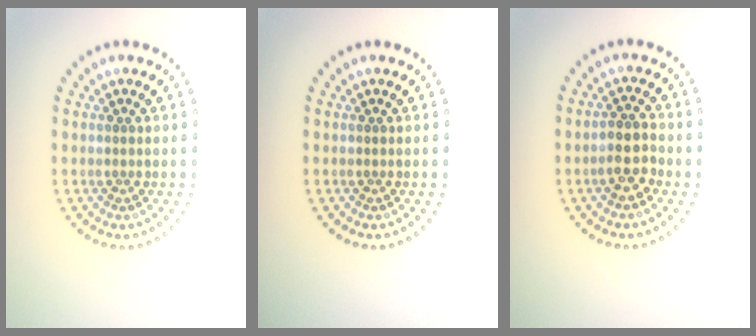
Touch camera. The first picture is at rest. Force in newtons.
{"total": 0.0}
{"total": 2.5, "press": 2.3, "slide": 1.0}